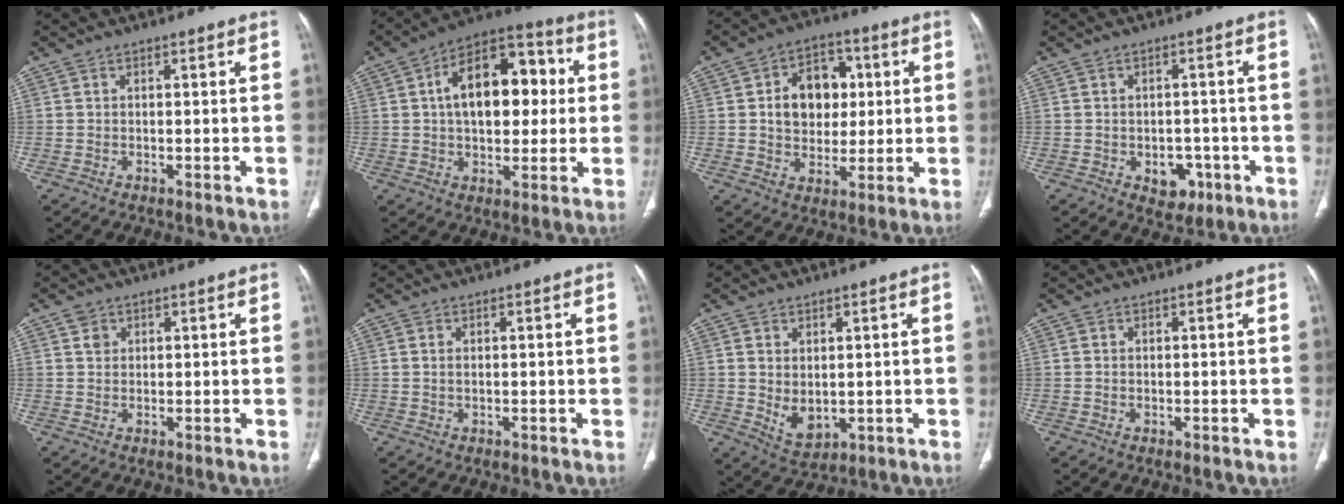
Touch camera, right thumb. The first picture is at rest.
{"total": 17.8, "force": [2.8, 10.4, 14.2], "torque": [-0.185, 0.027, 0.038]}
{"total": 12.2, "force": [1.9, 9.3, 7.7], "torque": [-0.074, 0.008, 0.032]}
{"total": 5.4, "force": [-2.1, 4.0, 3.0], "torque": [-0.014, 0.015, -0.018]}
{"total": 1.8, "force": [0.9, 1.4, 0.6], "torque": [-0.002, -0.005, 0.015]}
{"total": 0.8, "force": [0.3, 0.3, 0.7], "torque": [-0.021, 0.003, 0.009]}
{"total": 5.2, "force": [0.3, 3.4, 3.9], "torque": [-0.058, -0.012, 0.024]}
{"total": 0.0}